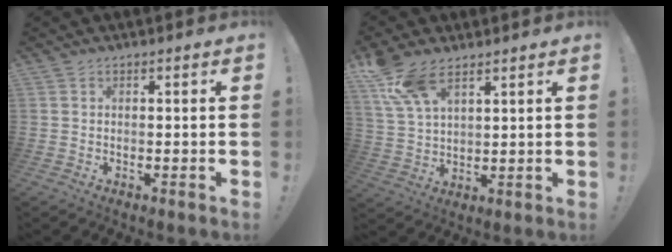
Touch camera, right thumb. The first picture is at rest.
{"total": 10.1, "force": [6.9, 4.5, 5.8], "torque": [-0.110, -0.028, 0.135]}